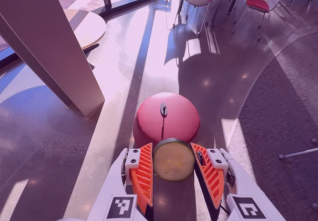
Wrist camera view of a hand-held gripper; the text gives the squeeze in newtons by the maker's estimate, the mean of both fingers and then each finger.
{"total": 9.6, "left": 9.8, "right": 9.3}